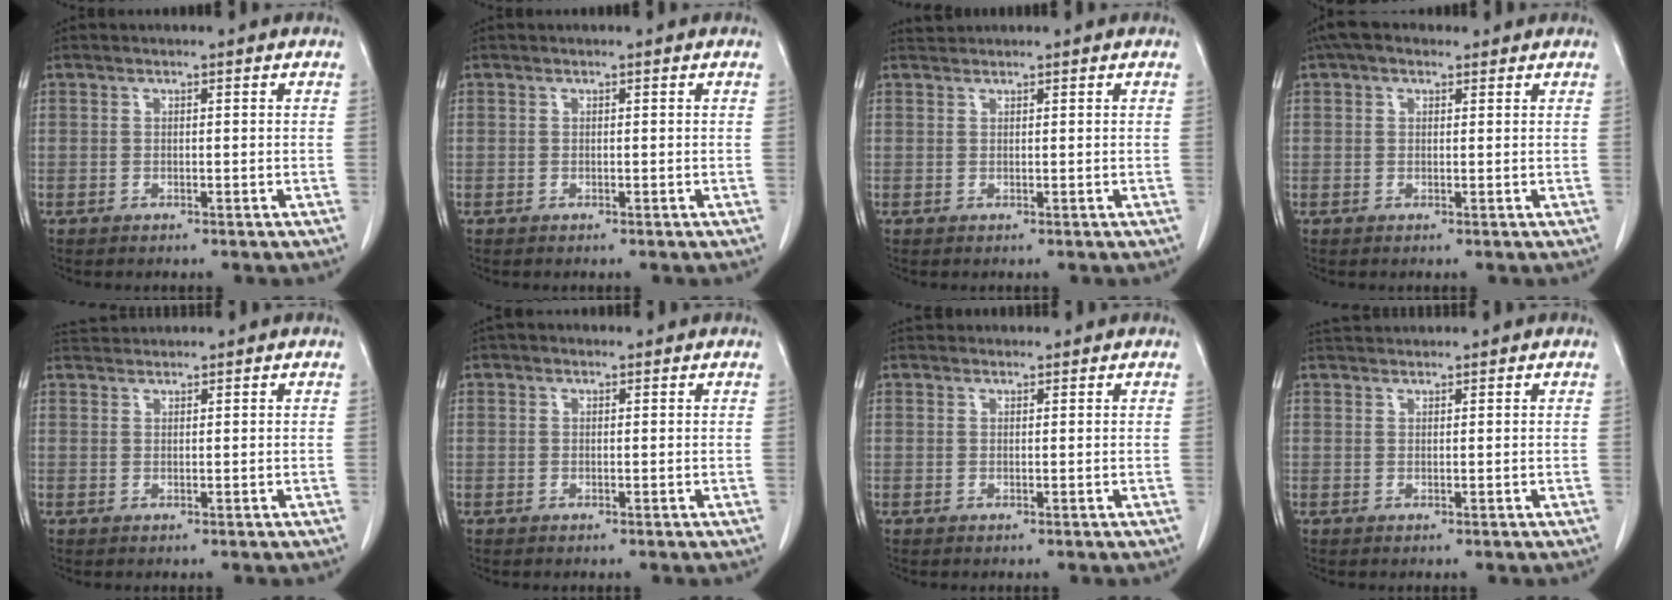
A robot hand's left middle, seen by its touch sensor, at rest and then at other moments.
{"total": 0.0}
{"total": 0.9, "force": [0.7, -0.3, -0.4], "torque": [-0.002, 0.005, 0.019]}
{"total": 3.7, "force": [2.4, 2.1, 1.8], "torque": [-0.038, 0.029, 0.042]}
{"total": 1.9, "force": [1.9, -0.3, -0.4], "torque": [-0.005, 0.011, 0.044]}
{"total": 0.7, "force": [0.6, 0.5, 0.0], "torque": [-0.004, 0.011, 0.008]}
{"total": 1.9, "force": [1.8, 0.6, -0.1], "torque": [0.003, 0.020, 0.029]}
{"total": 2.3, "force": [2.3, 0.0, 0.0], "torque": [-0.007, 0.020, 0.046]}